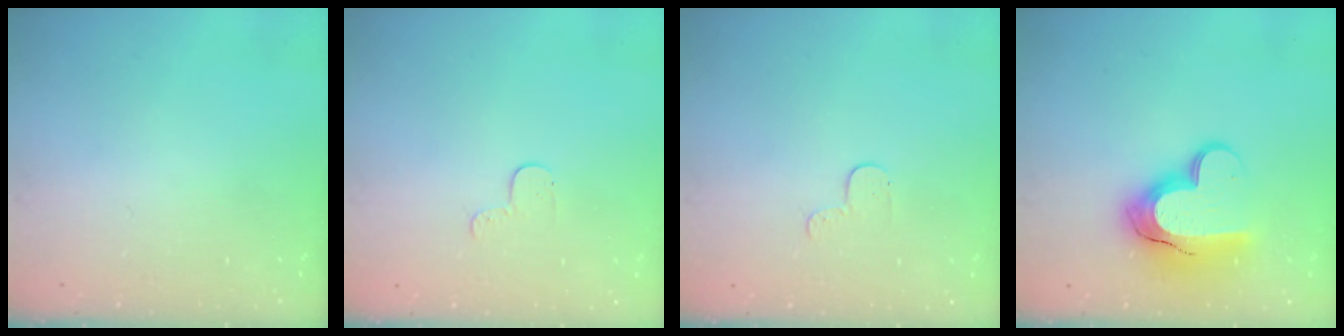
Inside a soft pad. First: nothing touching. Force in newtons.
{"total": 3.0, "press": 3.0, "slide": 0.3}
{"total": 3.0, "press": 3.0, "slide": 0.3}
{"total": 16.0, "press": 16.0, "slide": 1.0}